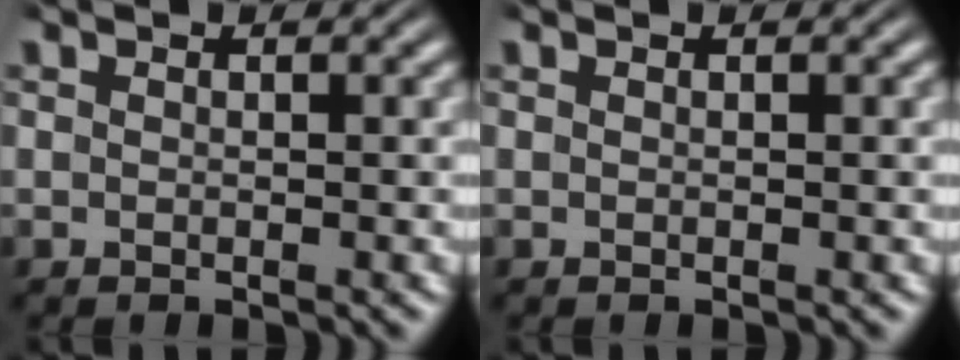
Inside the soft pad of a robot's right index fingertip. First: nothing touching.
{"total": 0.0}